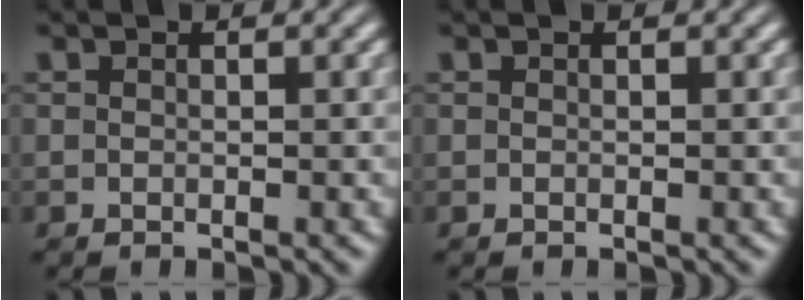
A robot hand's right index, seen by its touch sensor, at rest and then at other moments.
{"total": 0.0}